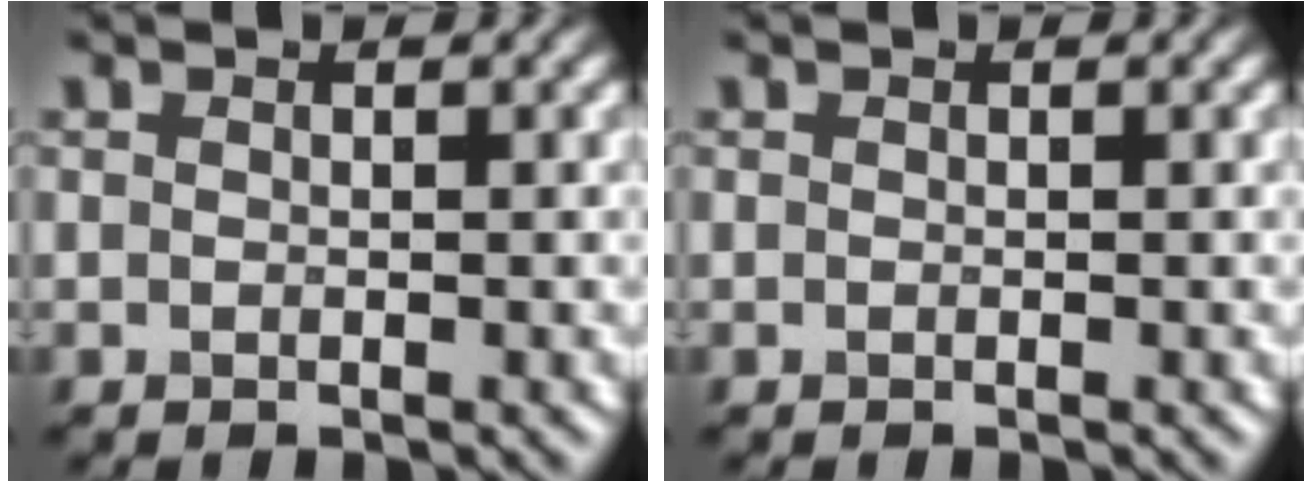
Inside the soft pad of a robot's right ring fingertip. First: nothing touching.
{"total": 0.0}